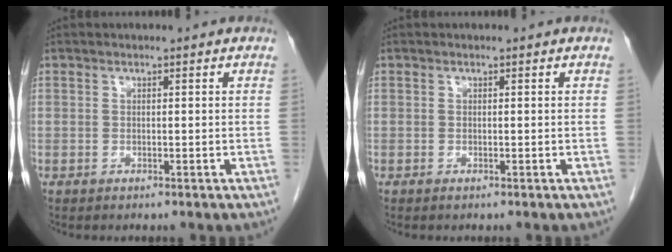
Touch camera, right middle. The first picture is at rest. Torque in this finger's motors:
{"motor_torque": [-0.15, 0.17, -0.09, -0.01]}